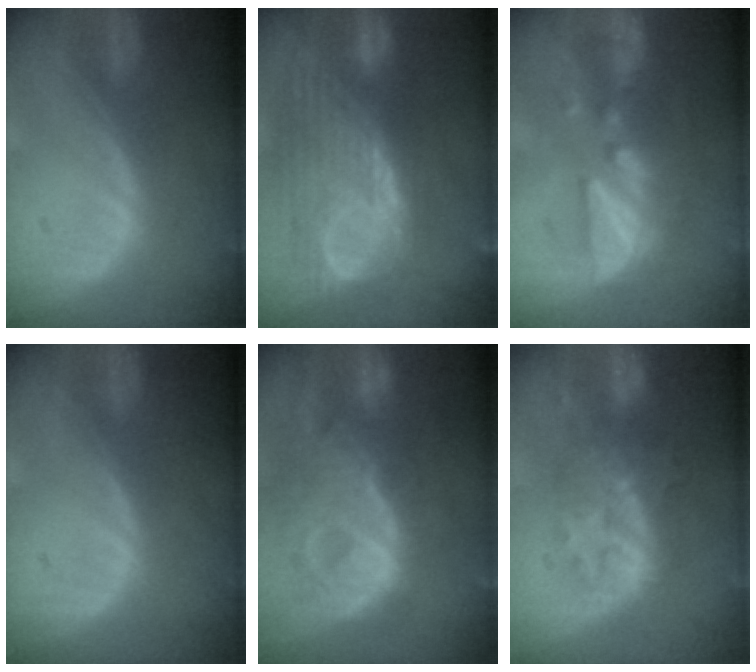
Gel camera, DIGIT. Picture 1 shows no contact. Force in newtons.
{"total": 12.4, "press": 10.5, "slide": 6.5}
{"total": 7.9, "press": 7.8, "slide": 1.3}
{"total": 0.0}
{"total": 12.8, "press": 10.8, "slide": 6.8}
{"total": 8.6, "press": 8.3, "slide": 2.1}